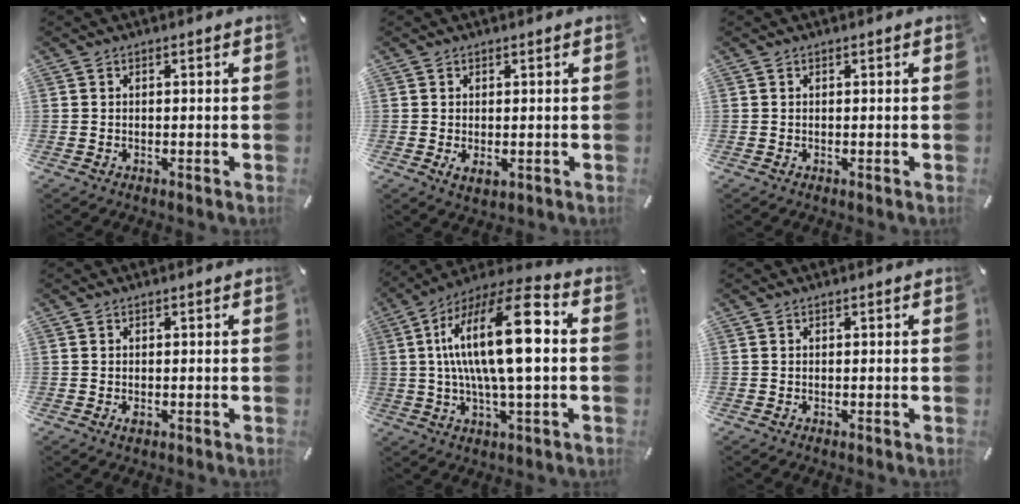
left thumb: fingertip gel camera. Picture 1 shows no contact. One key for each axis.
{"total": 1.6, "fx": 0.2, "fy": 0.7, "fz": 1.5, "tx": -0.019, "ty": -0.002, "tz": 0.002}
{"total": 0.0}
{"total": 0.9, "fx": -0.2, "fy": 0.5, "fz": 0.8, "tx": -0.021, "ty": -0.005, "tz": -0.006}
{"total": 20.9, "fx": 2.7, "fy": 6.3, "fz": 19.7, "tx": -0.390, "ty": -0.002, "tz": 0.035}
{"total": 0.0}